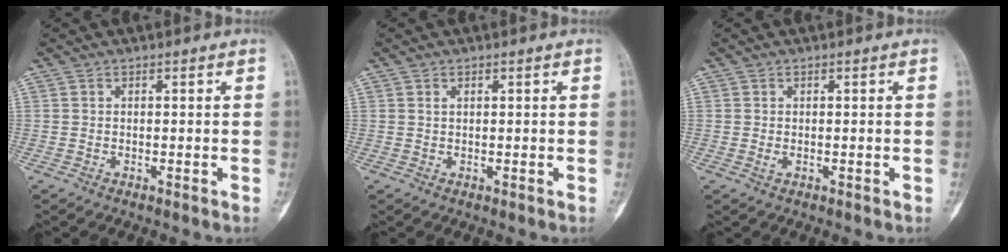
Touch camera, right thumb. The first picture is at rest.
{"total": 0.6, "force": [0.3, 0.3, 0.4], "torque": [-0.009, 0.003, 0.006]}
{"total": 0.6, "force": [-0.1, 0.4, 0.5], "torque": [-0.010, -0.002, -0.001]}